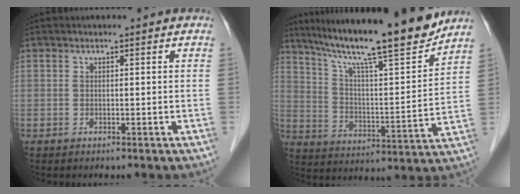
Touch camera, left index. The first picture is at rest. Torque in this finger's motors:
{"motor_torque": [0.35, -0.46, 0.66, 0.18]}